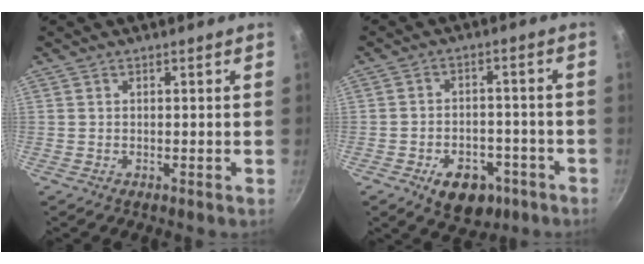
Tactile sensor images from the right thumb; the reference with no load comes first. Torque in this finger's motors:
{"motor_torque": [-0.25, 0.23, 0.08, 0.41, -0.01]}